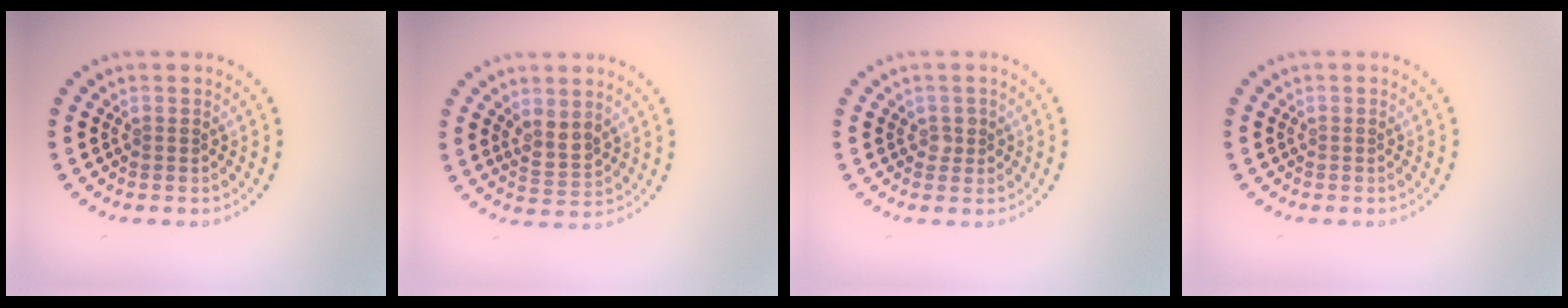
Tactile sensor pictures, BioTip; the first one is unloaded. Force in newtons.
{"total": 2.4, "press": 2.2, "slide": 1.0}
{"total": 1.0, "press": 1.0, "slide": 0.2}
{"total": 0.0}